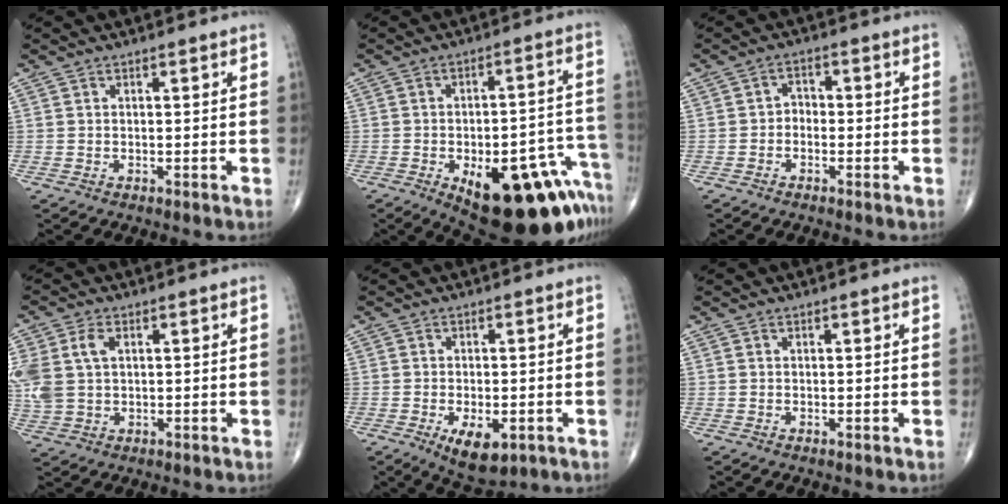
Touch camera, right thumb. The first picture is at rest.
{"total": 23.8, "force": [-11.7, 9.9, 18.1], "torque": [-0.144, 0.067, -0.144]}
{"total": 2.4, "force": [-0.9, 1.9, 1.2], "torque": [-0.001, 0.013, -0.026]}
{"total": 9.6, "force": [2.0, 6.3, 7.0], "torque": [-0.175, 0.010, 0.047]}
{"total": 7.4, "force": [-2.9, 3.5, 5.8], "torque": [-0.085, -0.004, -0.034]}
{"total": 0.0}